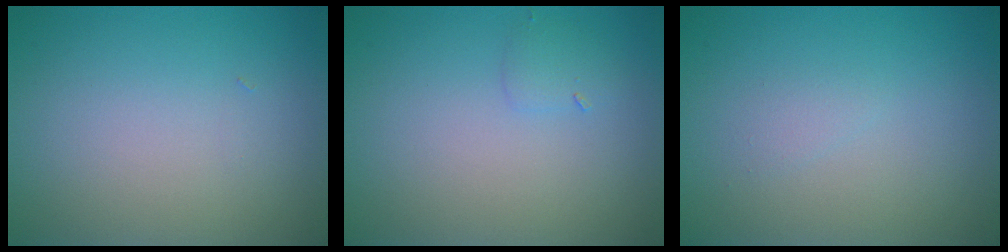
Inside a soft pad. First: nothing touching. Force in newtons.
{"total": 1.0, "press": 1.0, "slide": 0.0}
{"total": 0.7, "press": 0.7, "slide": 0.1}